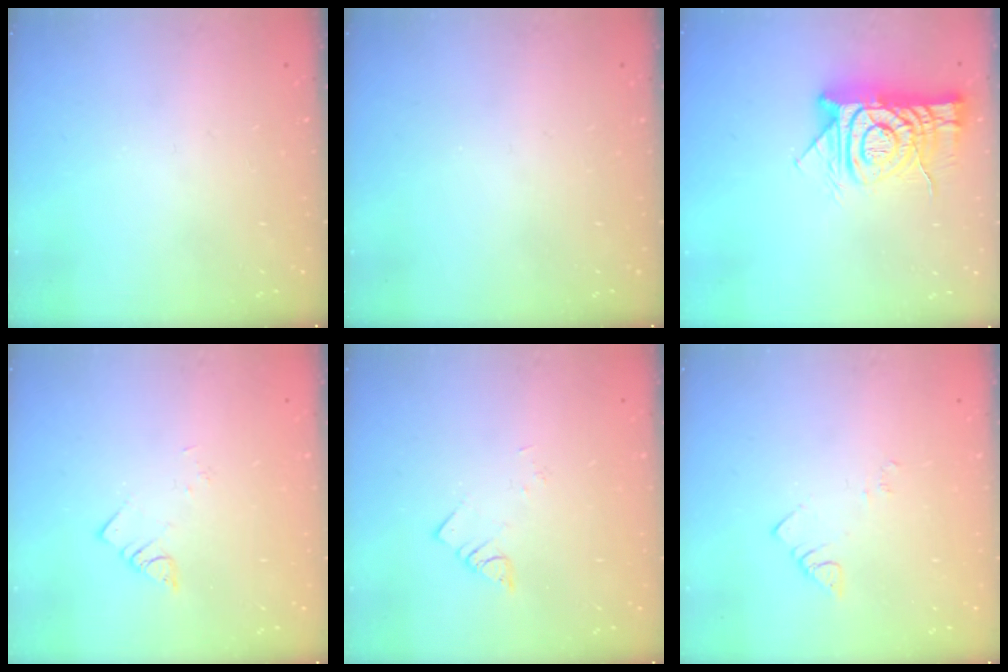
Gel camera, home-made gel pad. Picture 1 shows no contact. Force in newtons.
{"total": 0.0}
{"total": 15.9, "press": 15.9, "slide": 0.8}
{"total": 1.9, "press": 1.9, "slide": 0.2}
{"total": 1.9, "press": 1.9, "slide": 0.2}
{"total": 3.7, "press": 3.7, "slide": 0.5}